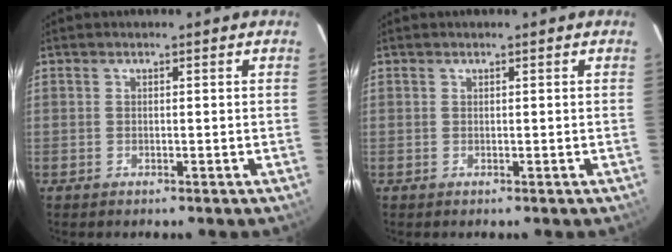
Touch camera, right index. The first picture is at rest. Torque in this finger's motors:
{"motor_torque": [-0.03, -0.05, 0.11, 0.01]}